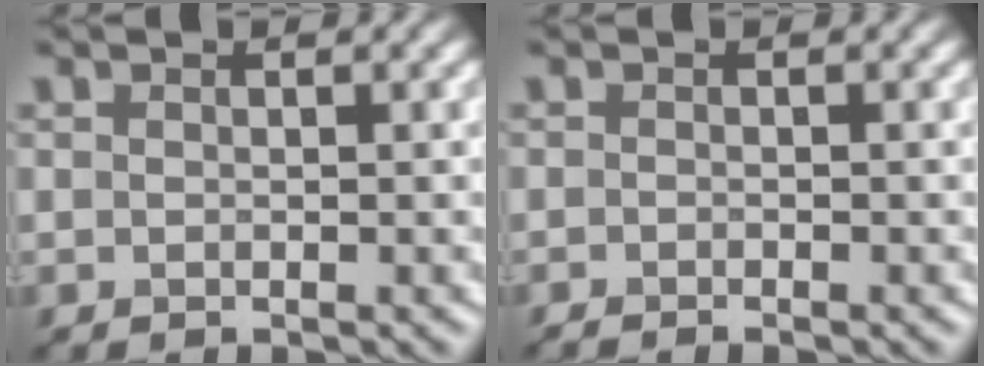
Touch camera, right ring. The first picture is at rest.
{"total": 1.0, "force": [-0.9, 0.0, 0.3], "torque": [-0.009, -0.002, -0.019]}